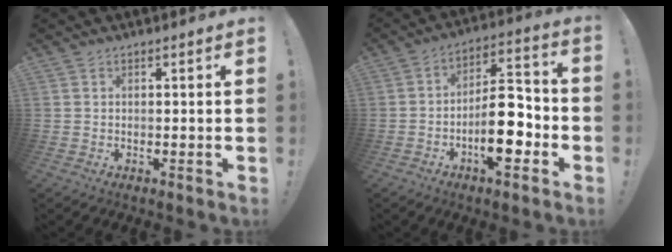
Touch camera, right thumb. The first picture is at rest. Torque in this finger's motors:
{"motor_torque": [0.69, 1.25, 1.48, -0.82, 0.52]}